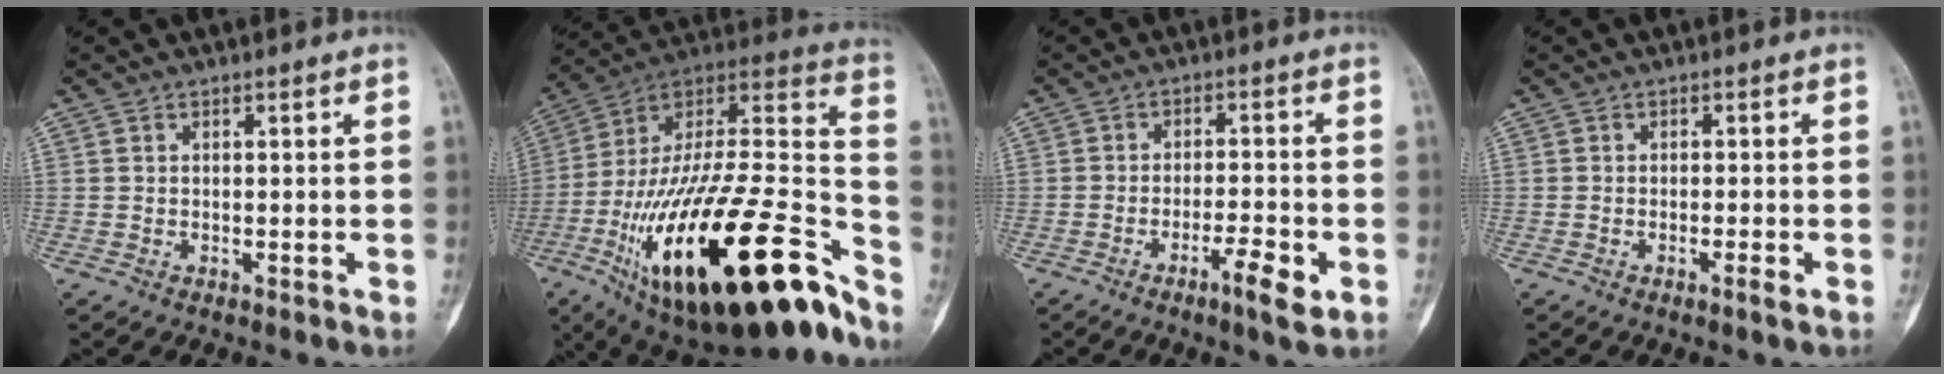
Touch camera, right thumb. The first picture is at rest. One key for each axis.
{"total": 41.5, "fx": -20.6, "fy": 14.7, "fz": 32.8, "tx": -0.504, "ty": 0.065, "tz": -0.331}
{"total": 6.2, "fx": -2.9, "fy": 1.0, "fz": 5.3, "tx": -0.089, "ty": 0.013, "tz": -0.047}
{"total": 1.7, "fx": -0.9, "fy": 0.1, "fz": 1.5, "tx": -0.027, "ty": 0.002, "tz": -0.018}